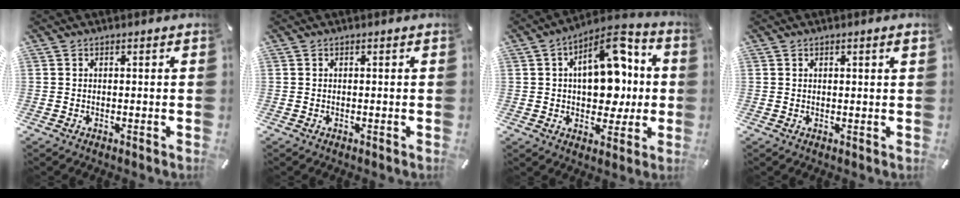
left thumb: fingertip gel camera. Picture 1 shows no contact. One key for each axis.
{"total": 0.0}
{"total": 16.4, "fx": 2.1, "fy": 10.1, "fz": 12.8, "tx": -0.177, "ty": -0.001, "tz": 0.037}
{"total": 1.4, "fx": 0.7, "fy": 0.2, "fz": 1.3, "tx": -0.025, "ty": 0.001, "tz": 0.010}